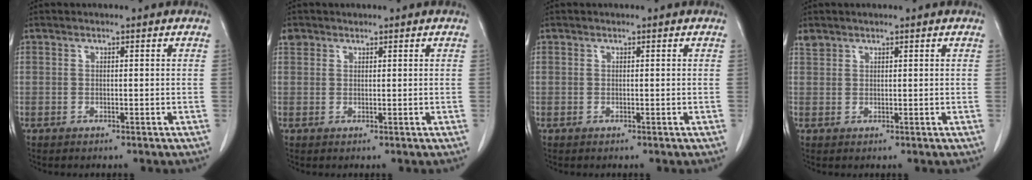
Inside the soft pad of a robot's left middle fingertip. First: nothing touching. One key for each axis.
{"total": 1.4, "fx": 1.0, "fy": 1.0, "fz": 0.1, "tx": 0.002, "ty": 0.007, "tz": 0.016}
{"total": 0.0}
{"total": 1.3, "fx": 1.2, "fy": 0.4, "fz": 0.1, "tx": -0.006, "ty": 0.008, "tz": 0.026}